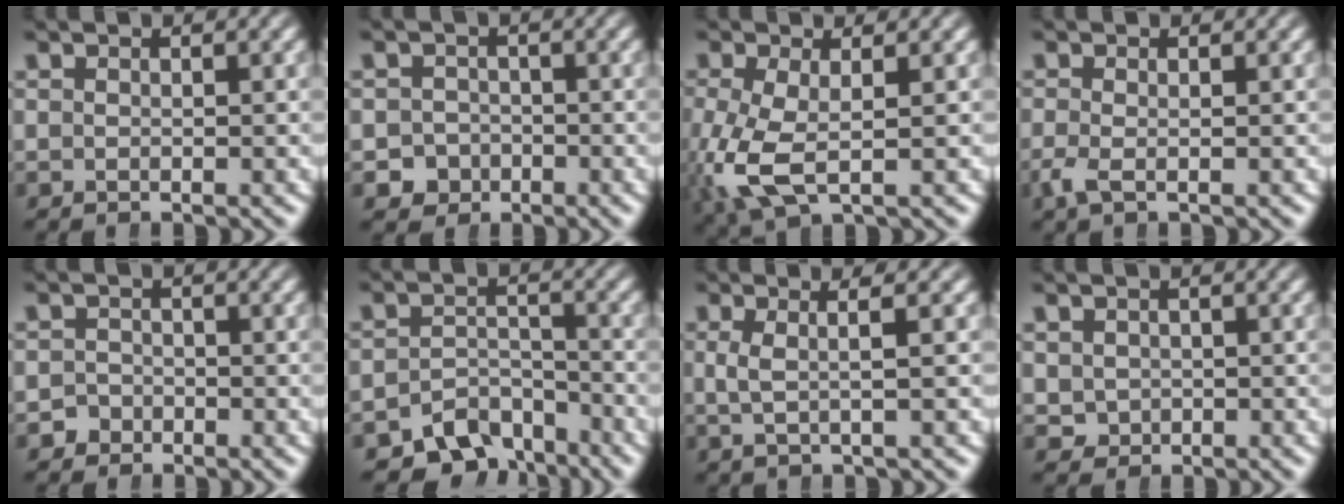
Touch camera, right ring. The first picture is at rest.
{"total": 5.2, "force": [-2.4, 4.6, 0.7], "torque": [-0.022, -0.020, -0.039]}
{"total": 6.2, "force": [-1.4, 3.8, 4.7], "torque": [-0.136, -0.042, 0.000]}
{"total": 1.7, "force": [-1.0, 0.6, 1.2], "torque": [-0.042, -0.018, -0.013]}
{"total": 2.5, "force": [-1.7, 1.9, -0.2], "torque": [-0.001, -0.011, -0.029]}
{"total": 7.8, "force": [-6.1, 4.3, 2.3], "torque": [-0.028, -0.026, -0.097]}
{"total": 2.9, "force": [0.6, 0.6, 2.7], "torque": [-0.053, 0.002, 0.013]}
{"total": 2.2, "force": [0.0, 2.1, 0.7], "torque": [-0.028, -0.022, 0.016]}